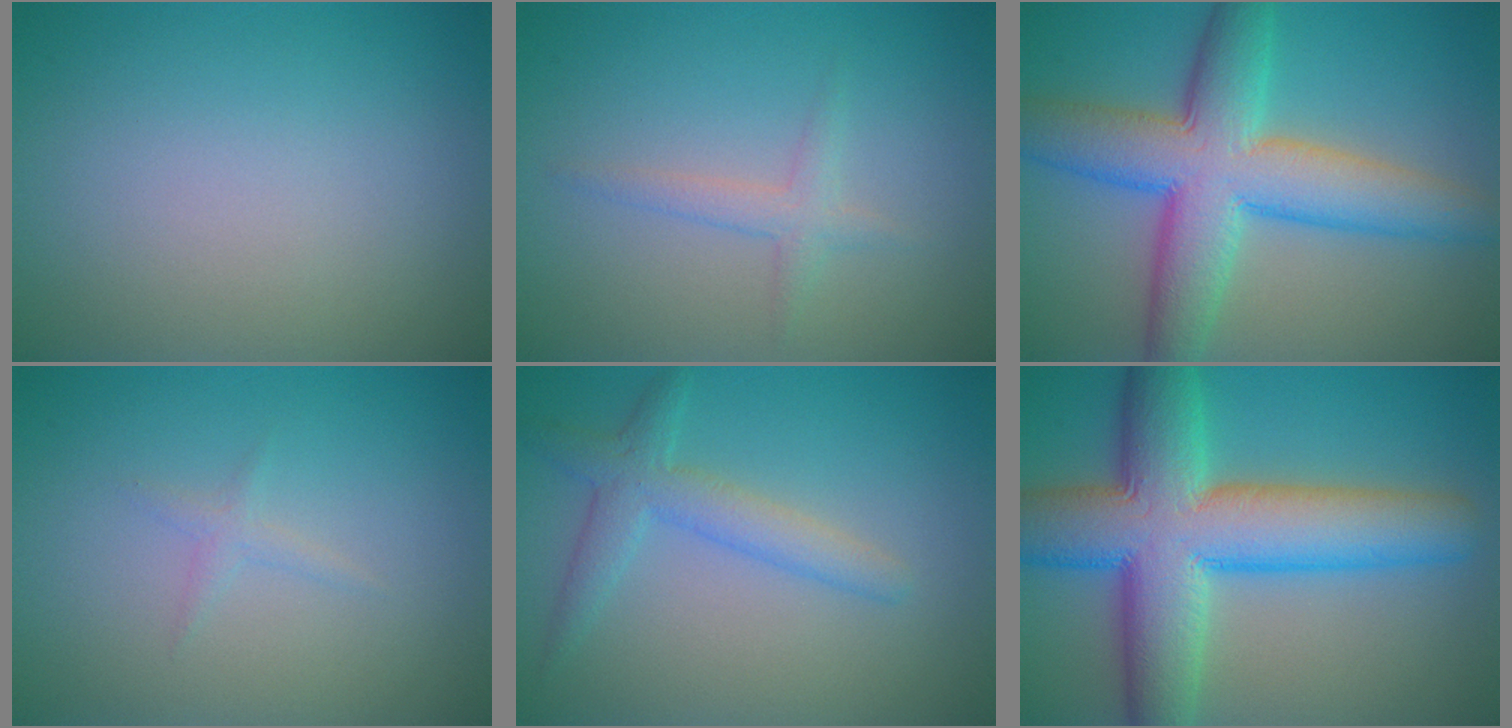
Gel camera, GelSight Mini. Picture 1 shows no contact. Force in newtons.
{"total": 1.7, "press": 1.7, "slide": 0.1}
{"total": 9.7, "press": 9.6, "slide": 0.2}
{"total": 0.9, "press": 0.9, "slide": 0.0}
{"total": 2.1, "press": 2.1, "slide": 0.1}
{"total": 12.2, "press": 12.2, "slide": 0.4}